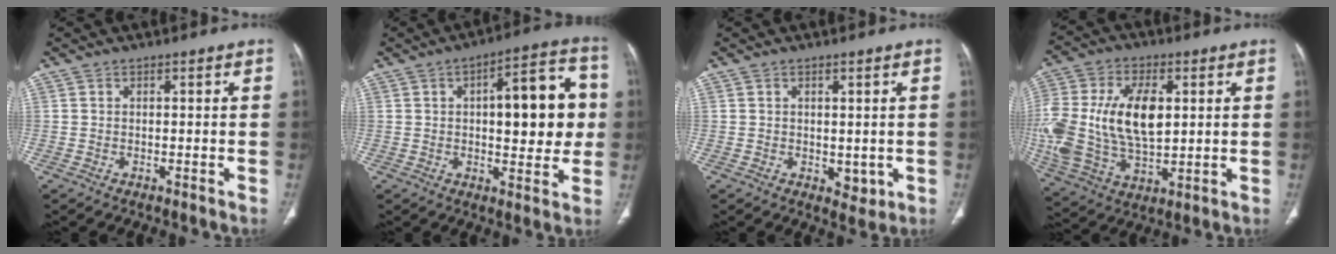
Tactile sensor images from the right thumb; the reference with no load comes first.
{"total": 16.6, "force": [1.8, 6.9, 15.0], "torque": [-0.163, 0.021, 0.021]}
{"total": 2.9, "force": [0.0, 2.1, 2.0], "torque": [-0.018, -0.008, 0.010]}
{"total": 22.9, "force": [2.5, 13.2, 18.5], "torque": [-0.412, -0.009, 0.052]}